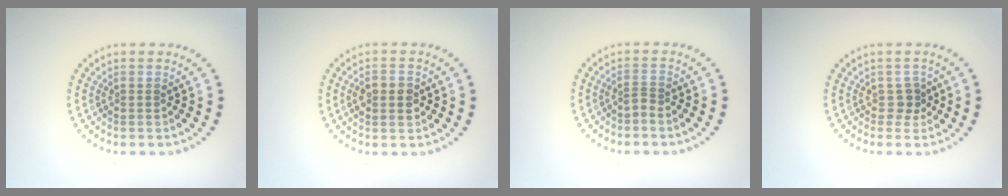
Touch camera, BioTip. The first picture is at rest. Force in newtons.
{"total": 2.7, "press": 2.7, "slide": 0.1}
{"total": 0.5, "press": 0.3, "slide": 0.4}
{"total": 1.3, "press": 1.0, "slide": 0.9}